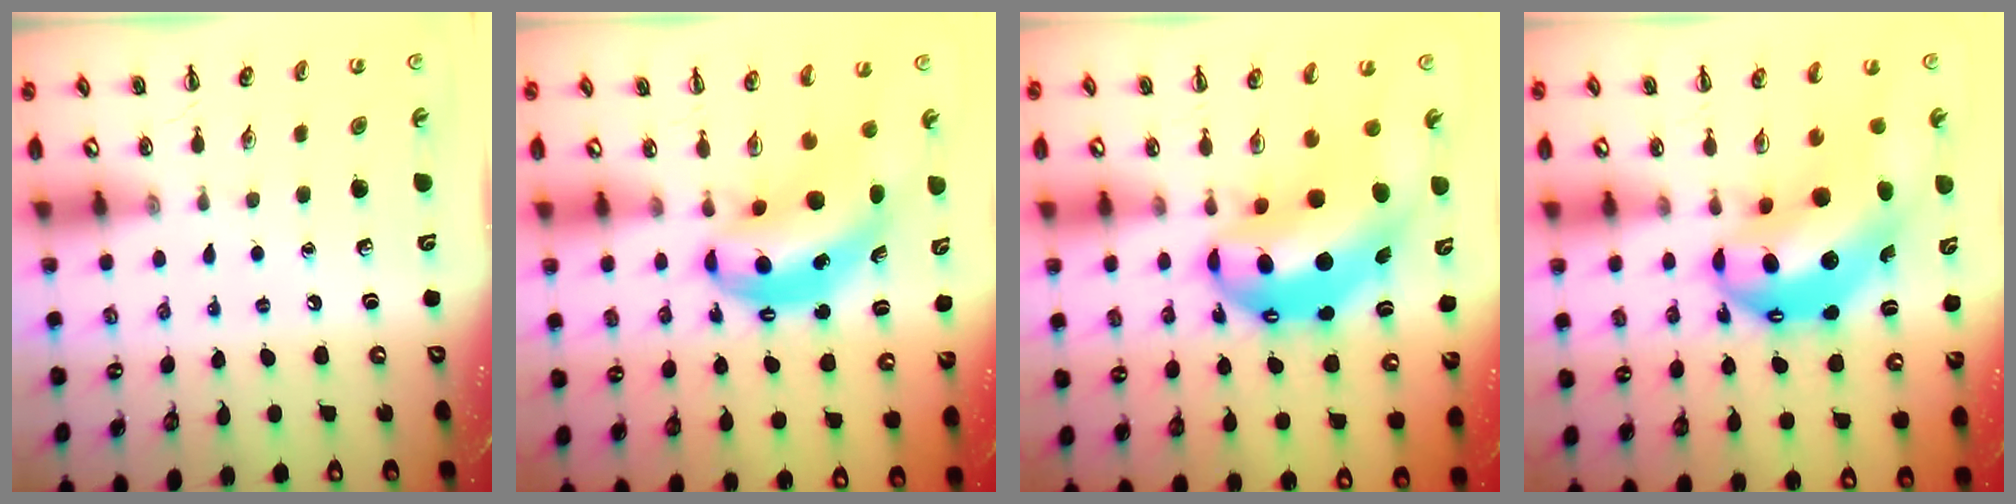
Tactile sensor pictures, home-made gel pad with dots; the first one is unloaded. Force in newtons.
{"total": 8.2, "press": 8.1, "slide": 1.7}
{"total": 12.1, "press": 11.6, "slide": 3.2}
{"total": 13.6, "press": 13.3, "slide": 2.8}